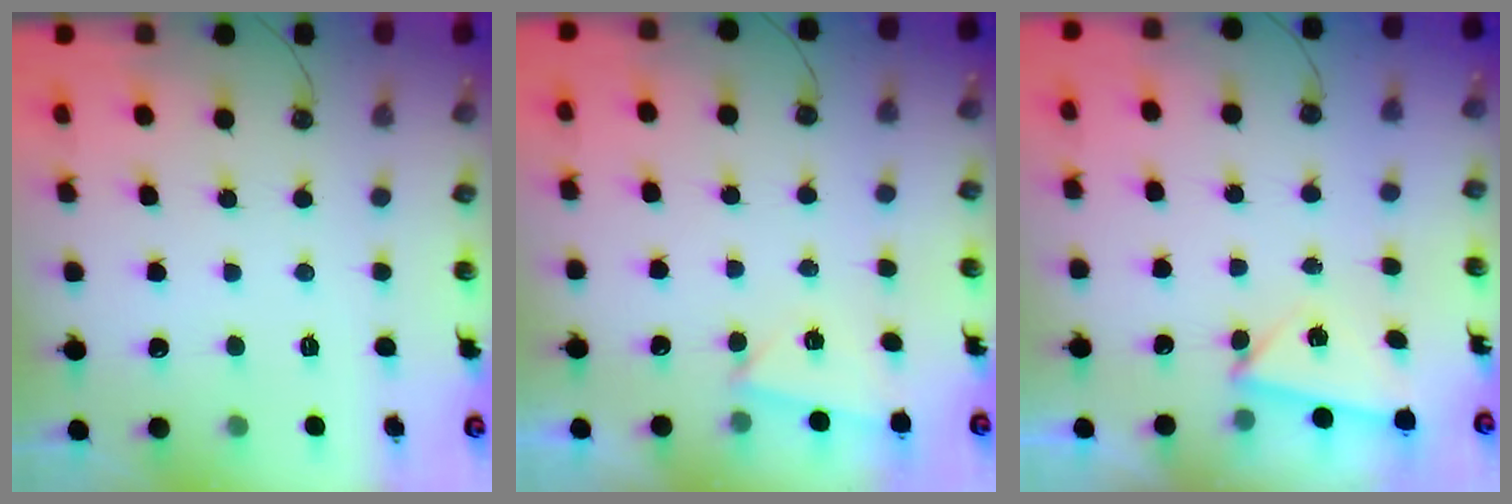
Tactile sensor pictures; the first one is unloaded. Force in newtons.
{"total": 2.8, "press": 1.7, "slide": 2.2}
{"total": 3.3, "press": 3.0, "slide": 1.4}